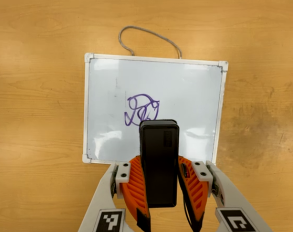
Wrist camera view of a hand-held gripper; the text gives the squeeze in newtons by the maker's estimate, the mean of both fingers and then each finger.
{"total": 6.2, "left": 5.5, "right": 6.8}